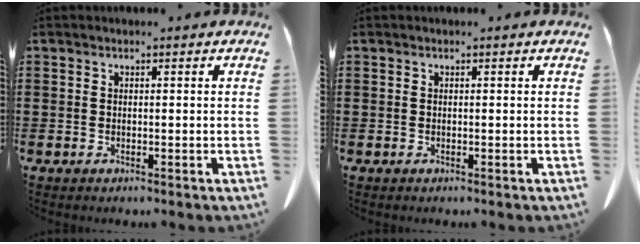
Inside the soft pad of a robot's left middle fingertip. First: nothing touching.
{"total": 0.0}